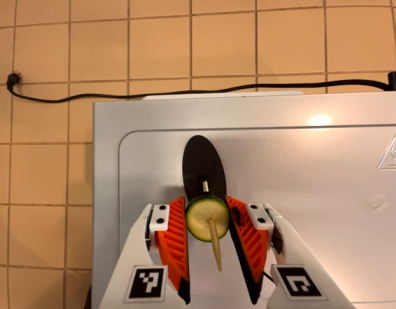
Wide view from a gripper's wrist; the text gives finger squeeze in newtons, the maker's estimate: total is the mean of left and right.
{"total": 7.8, "left": 7.2, "right": 8.5}